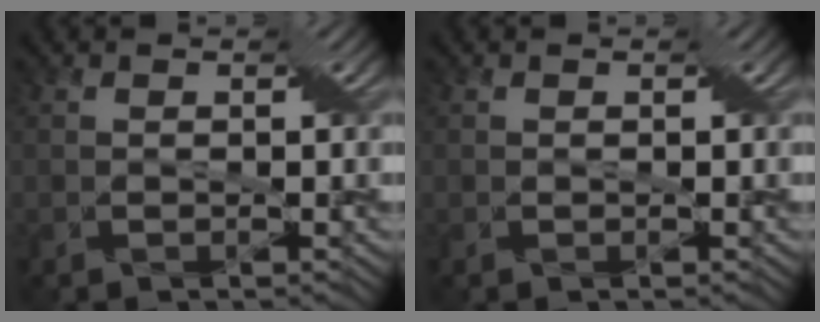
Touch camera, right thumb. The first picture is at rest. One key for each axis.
{"total": 0.0}